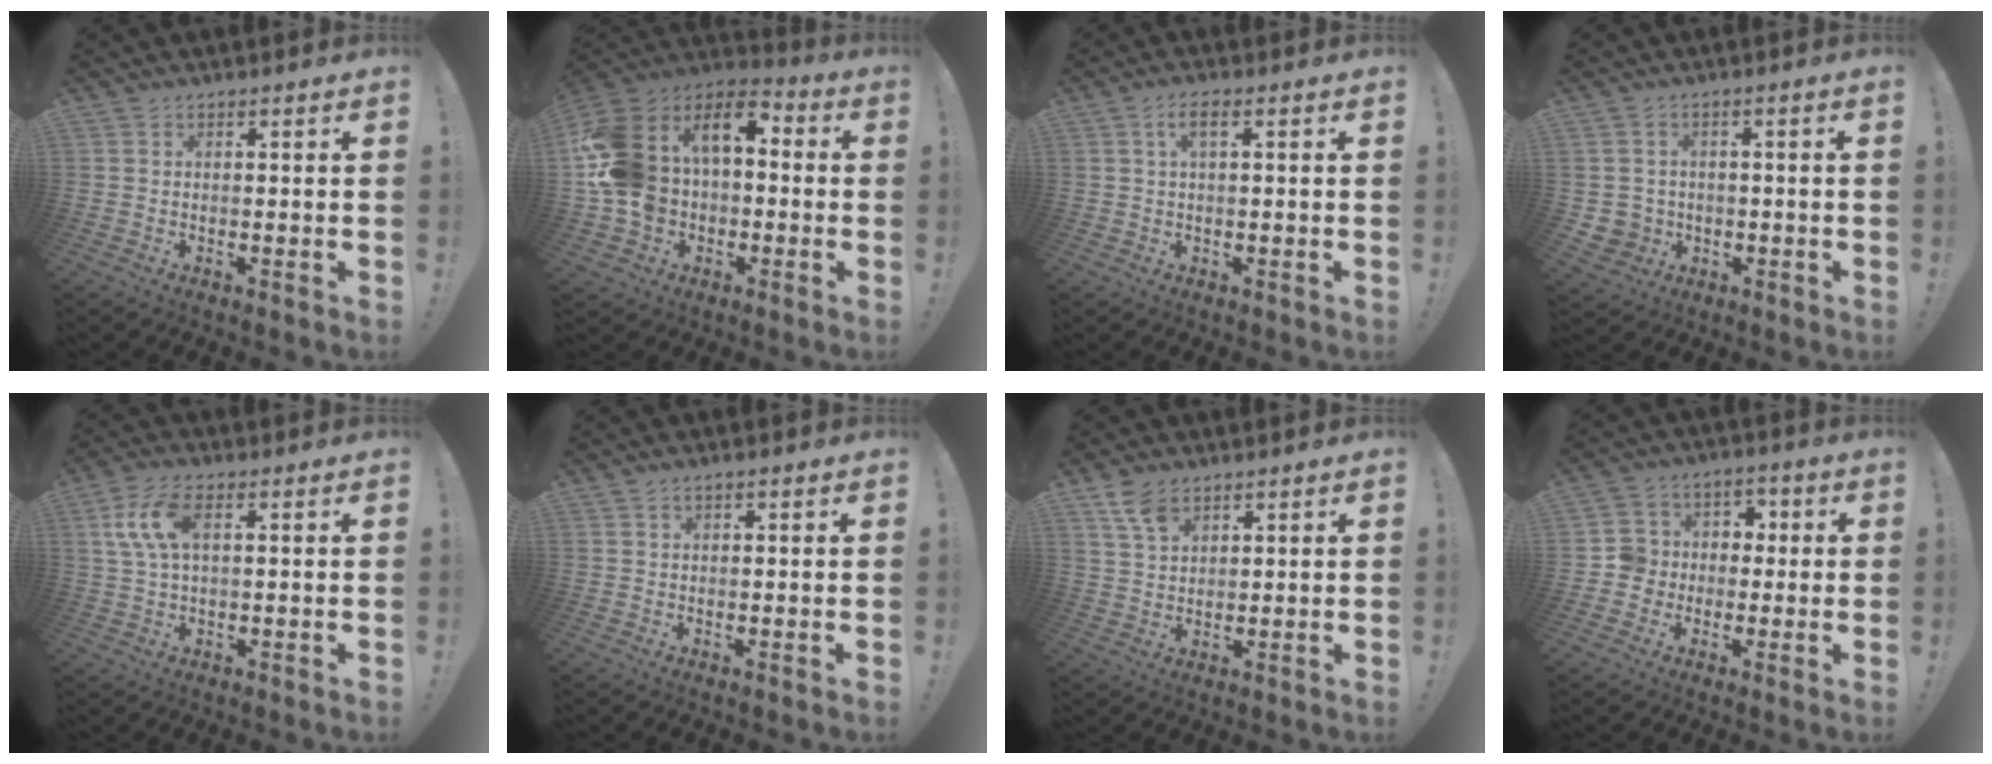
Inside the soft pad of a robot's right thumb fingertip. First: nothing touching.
{"total": 17.7, "force": [3.0, 13.4, 11.2], "torque": [-0.214, -0.008, 0.067]}
{"total": 3.6, "force": [1.3, 1.3, 3.1], "torque": [-0.054, 0.004, 0.020]}
{"total": 4.6, "force": [0.0, 4.6, 0.9], "torque": [-0.014, 0.002, 0.003]}
{"total": 10.0, "force": [2.5, 4.7, 8.5], "torque": [-0.166, 0.000, 0.046]}
{"total": 1.0, "force": [0.6, 0.4, 0.7], "torque": [-0.014, 0.002, 0.010]}
{"total": 6.6, "force": [4.3, 3.4, 3.6], "torque": [-0.067, -0.019, 0.082]}
{"total": 8.7, "force": [-1.5, 8.5, 1.3], "torque": [-0.009, 0.024, -0.022]}